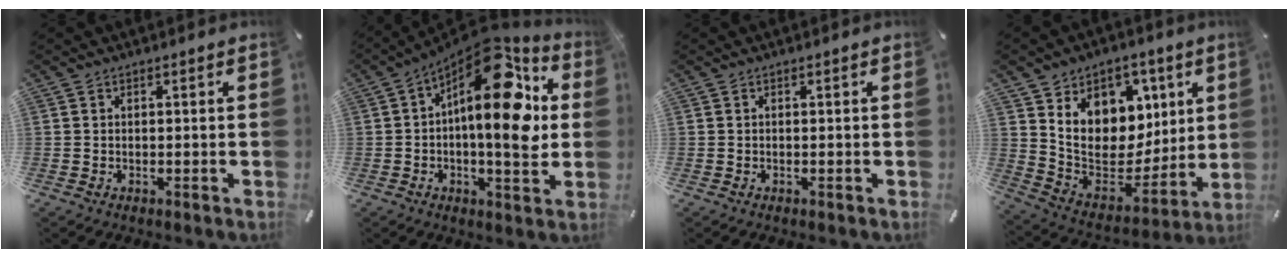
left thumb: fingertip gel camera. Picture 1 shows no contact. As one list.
[{"total": 20.6, "force": [5.9, 9.2, 17.5], "torque": [-0.254, -0.054, 0.091]}, {"total": 0.0}, {"total": 15.1, "force": [5.1, 12.6, 6.6], "torque": [-0.102, -0.056, 0.102]}]